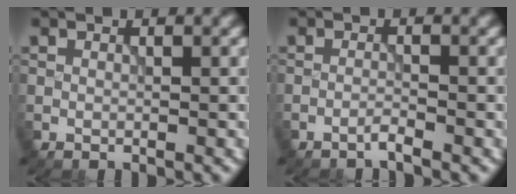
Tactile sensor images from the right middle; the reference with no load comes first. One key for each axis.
{"total": 1.0, "fx": -0.9, "fy": 0.0, "fz": 0.6, "tx": -0.008, "ty": 0.006, "tz": -0.023}